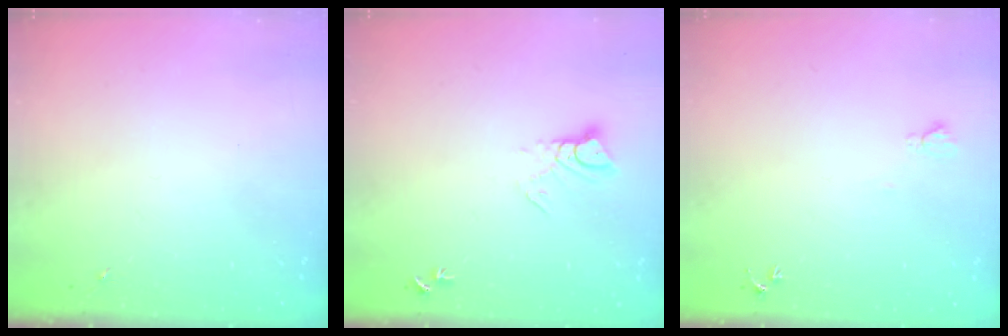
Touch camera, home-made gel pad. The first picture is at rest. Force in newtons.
{"total": 5.1, "press": 5.1, "slide": 0.3}
{"total": 4.8, "press": 4.8, "slide": 0.6}